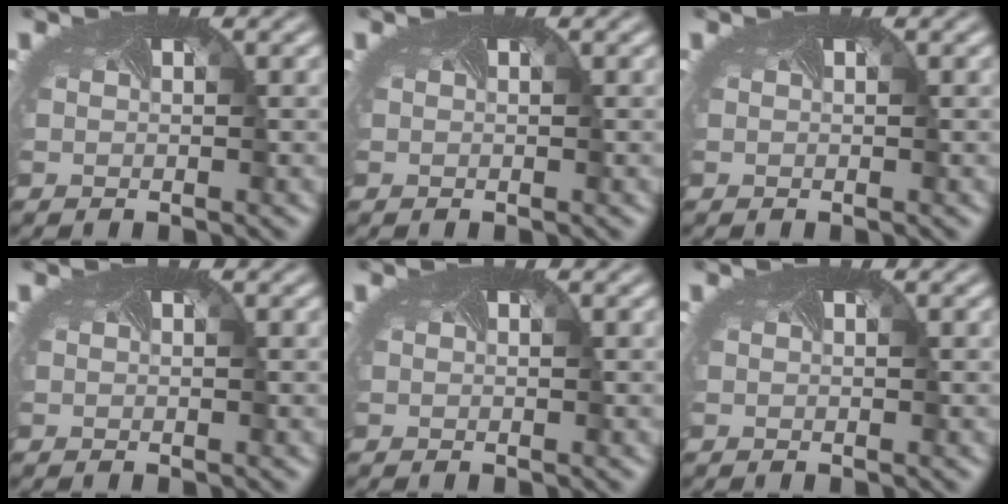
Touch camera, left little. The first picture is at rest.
{"total": 0.0}
{"total": 0.0}
{"total": 0.0}
{"total": 0.0}
{"total": 0.0}